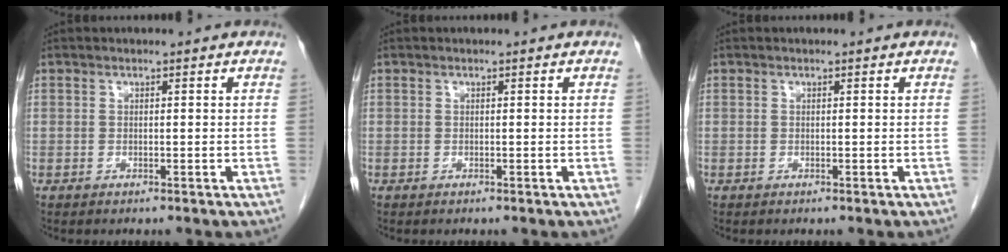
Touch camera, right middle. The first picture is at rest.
{"total": 0.0}
{"total": 0.0}